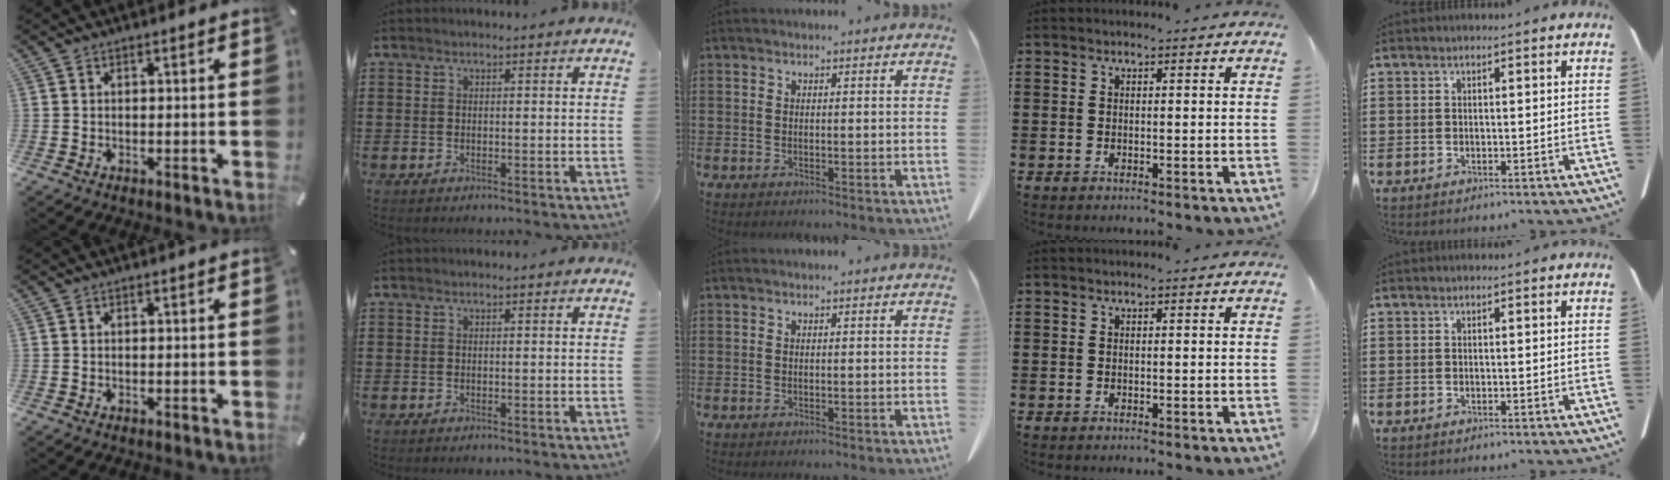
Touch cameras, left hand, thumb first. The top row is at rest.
{}